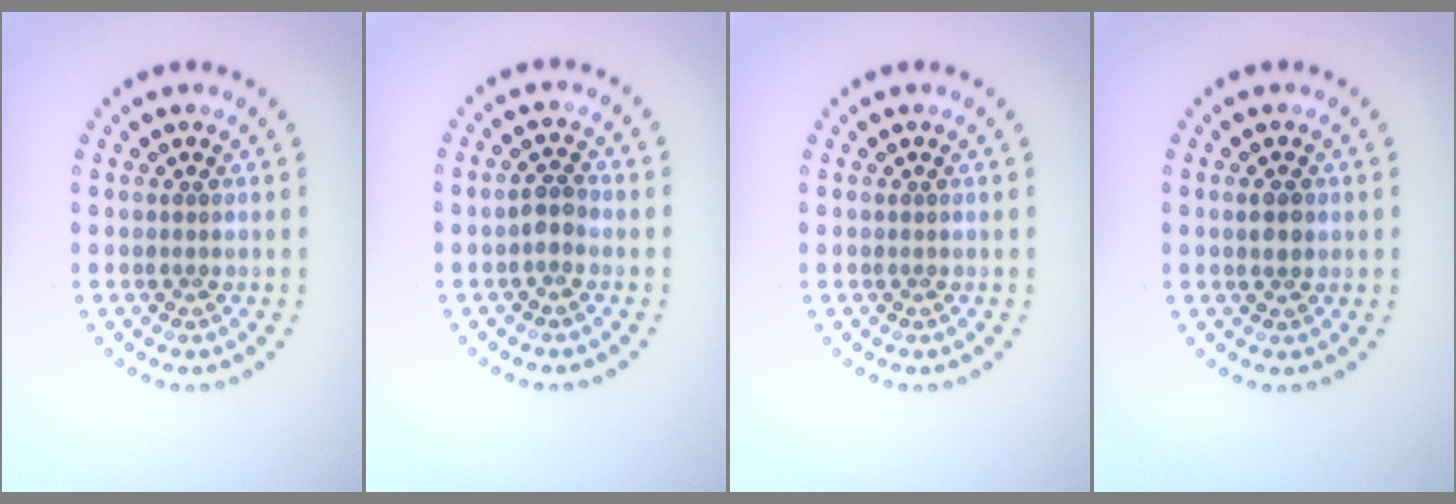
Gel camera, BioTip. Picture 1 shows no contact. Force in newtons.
{"total": 1.4, "press": 1.3, "slide": 0.5}
{"total": 0.0}
{"total": 1.6, "press": 1.6, "slide": 0.3}